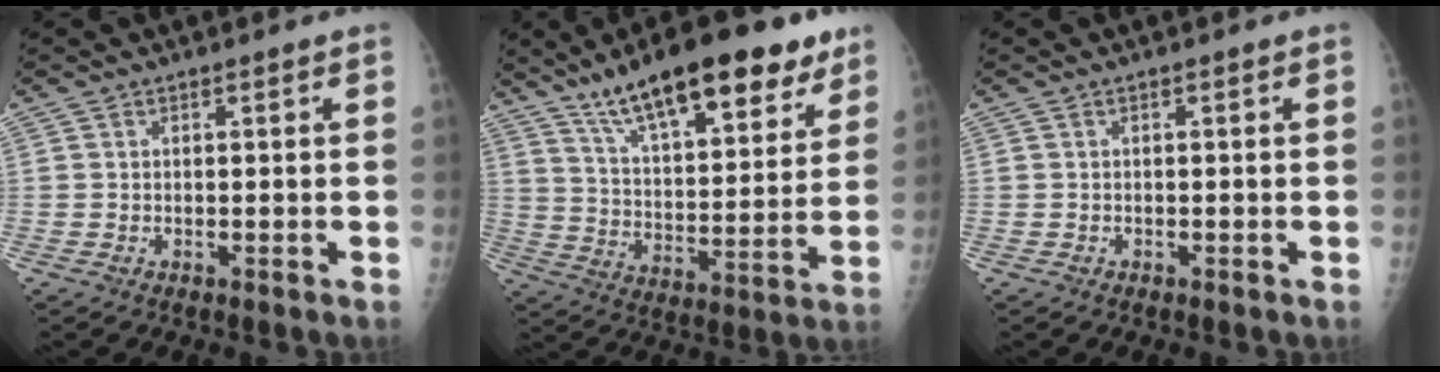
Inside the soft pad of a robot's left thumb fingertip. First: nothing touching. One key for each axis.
{"total": 22.9, "fx": 15.2, "fy": 7.4, "fz": 15.4, "tx": -0.206, "ty": -0.047, "tz": 0.245}
{"total": 0.0}